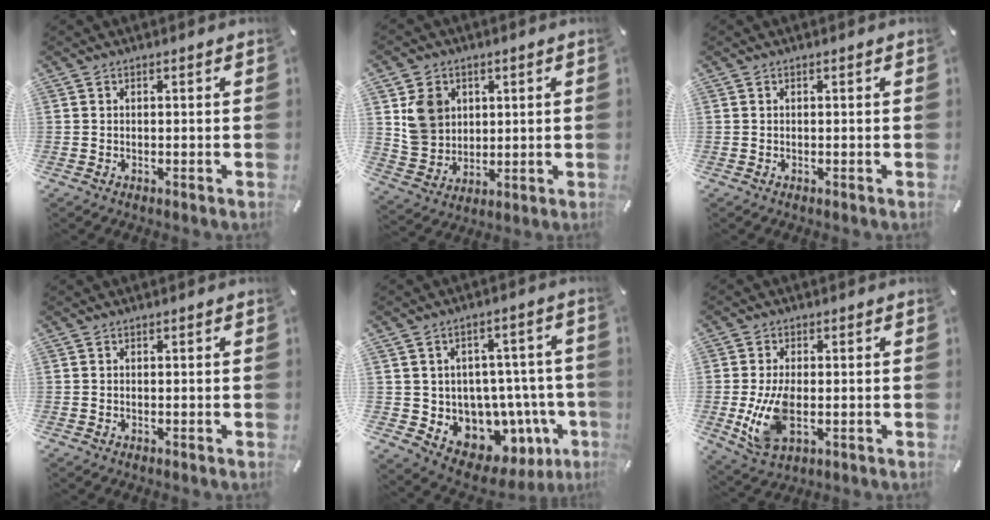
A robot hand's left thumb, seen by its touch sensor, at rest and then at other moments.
{"total": 9.1, "force": [3.4, 8.2, 2.2], "torque": [-0.054, -0.005, 0.069]}
{"total": 0.0}
{"total": 0.0}
{"total": 9.5, "force": [-3.5, 8.1, 3.3], "torque": [-0.034, -0.008, -0.043]}
{"total": 9.2, "force": [-1.1, 5.5, 7.4], "torque": [-0.151, -0.012, -0.019]}